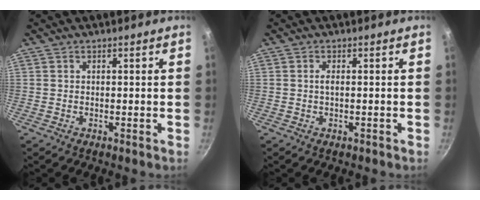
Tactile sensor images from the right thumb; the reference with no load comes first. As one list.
[{"total": 1.4, "force": [-0.1, 0.6, 1.3], "torque": [-0.025, 0.002, -0.005]}]